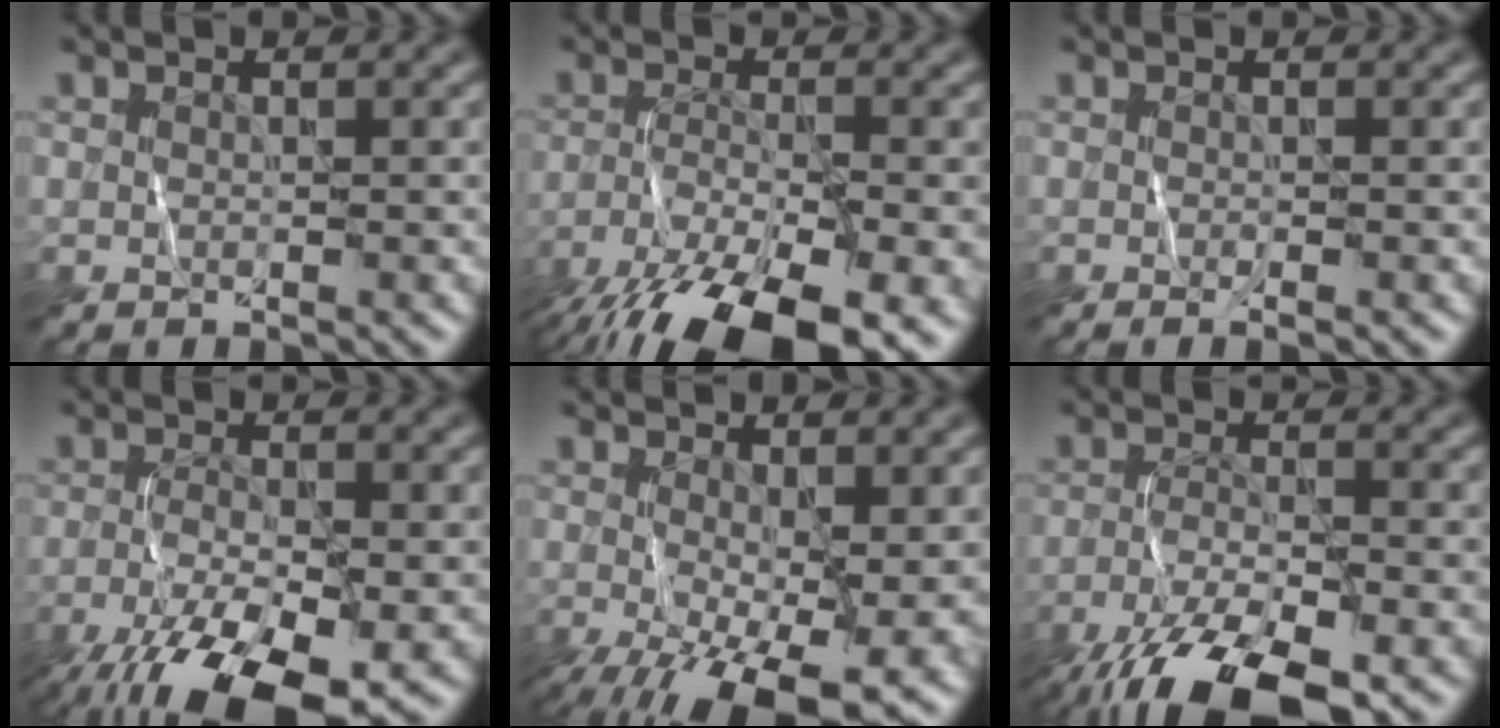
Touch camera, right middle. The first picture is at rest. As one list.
[{"total": 11.6, "force": [-7.3, 3.9, 8.1], "torque": [-0.156, -0.020, -0.123]}, {"total": 1.0, "force": [-0.4, 0.3, 0.9], "torque": [-0.009, -0.003, -0.009]}, {"total": 11.0, "force": [-6.2, 3.9, 8.2], "torque": [-0.163, -0.026, -0.110]}, {"total": 12.1, "force": [-4.3, 5.0, 10.1], "torque": [-0.175, -0.035, -0.057]}, {"total": 11.2, "force": [-7.5, 3.6, 7.4], "torque": [-0.152, -0.020, -0.134]}]